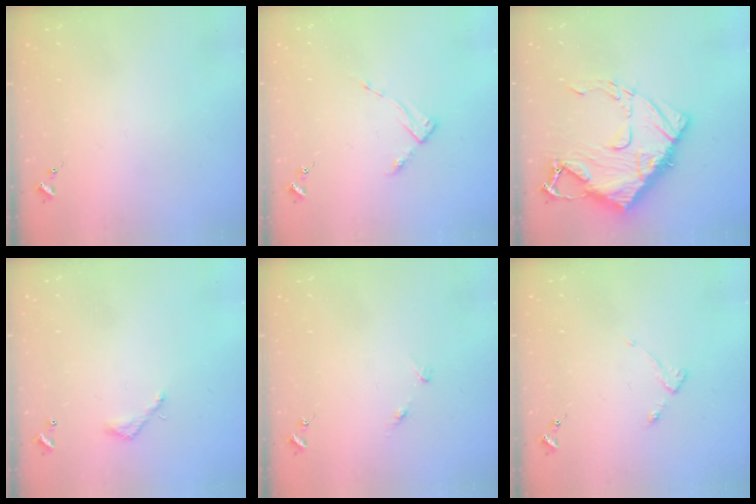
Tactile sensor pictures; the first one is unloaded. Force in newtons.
{"total": 2.8, "press": 2.8, "slide": 0.4}
{"total": 18.3, "press": 18.2, "slide": 2.1}
{"total": 4.1, "press": 4.1, "slide": 0.3}
{"total": 5.1, "press": 5.1, "slide": 0.6}
{"total": 2.8, "press": 2.7, "slide": 0.5}